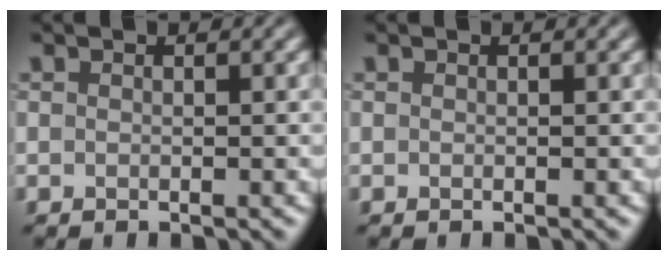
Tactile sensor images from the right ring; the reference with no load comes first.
{"total": 0.0}